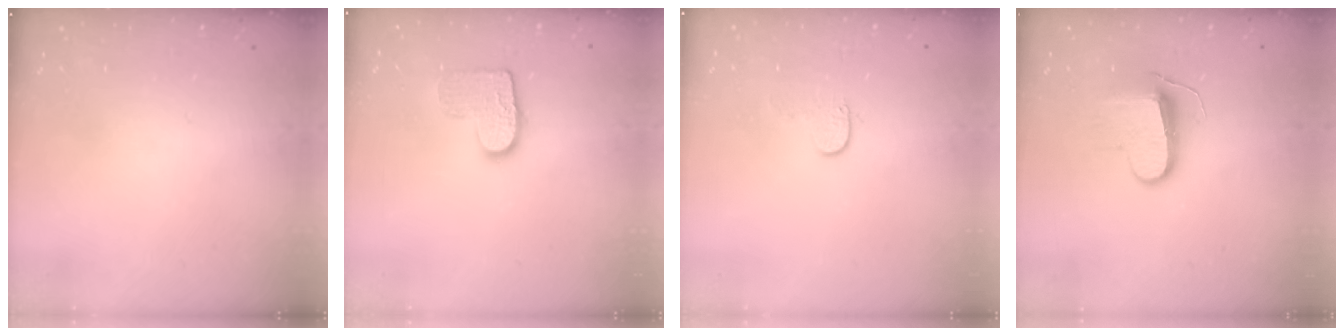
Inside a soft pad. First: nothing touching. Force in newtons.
{"total": 10.3, "press": 10.2, "slide": 0.6}
{"total": 3.8, "press": 3.8, "slide": 0.4}
{"total": 9.1, "press": 9.1, "slide": 0.3}